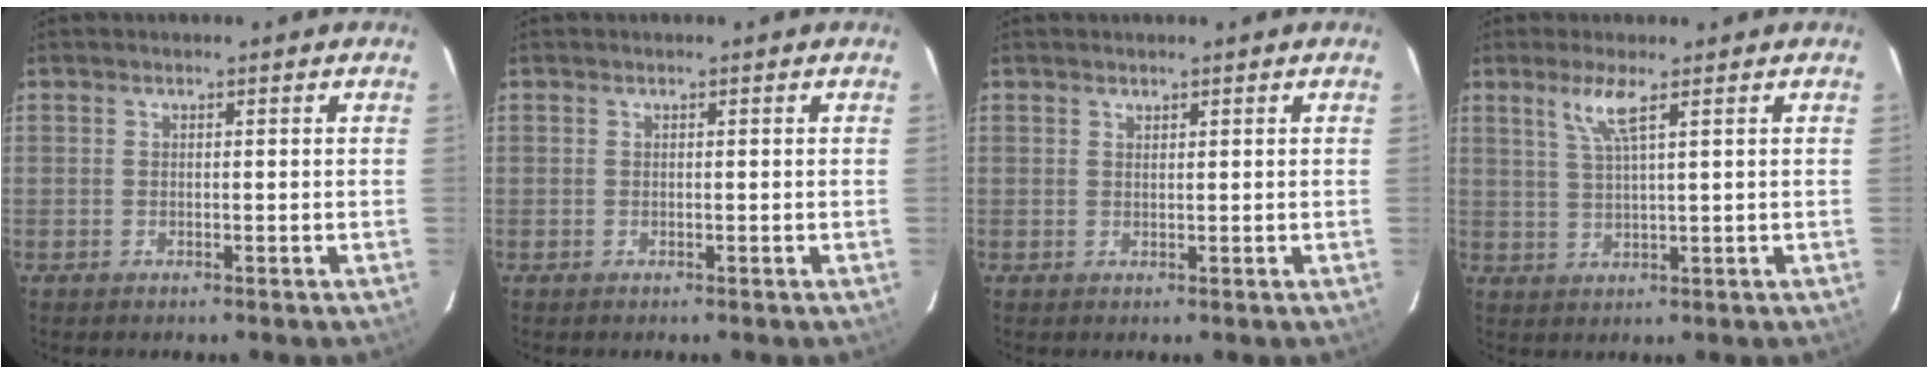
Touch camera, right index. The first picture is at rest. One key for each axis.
{"total": 0.0}
{"total": 0.6, "fx": 0.6, "fy": 0.2, "fz": 0.0, "tx": -0.001, "ty": 0.001, "tz": 0.012}
{"total": 4.2, "fx": 2.4, "fy": -0.3, "fz": 3.5, "tx": -0.072, "ty": -0.002, "tz": 0.051}